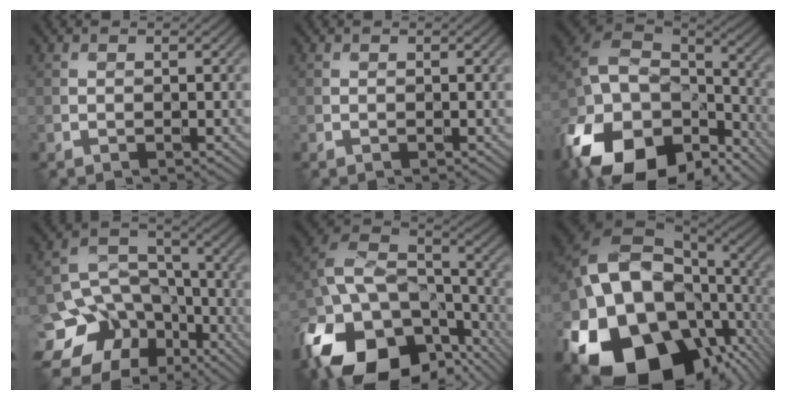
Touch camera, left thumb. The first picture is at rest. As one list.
[{"total": 0.0}, {"total": 18.6, "force": [-10.9, 11.4, 9.9], "torque": [-0.250, -0.048, -0.167]}, {"total": 15.2, "force": [-8.8, 11.1, 5.7], "torque": [-0.144, -0.028, -0.138]}, {"total": 19.2, "force": [-10.9, 11.8, 10.4], "torque": [-0.249, -0.046, -0.164]}, {"total": 23.0, "force": [-6.3, 16.8, 14.3], "torque": [-0.320, -0.056, -0.075]}]